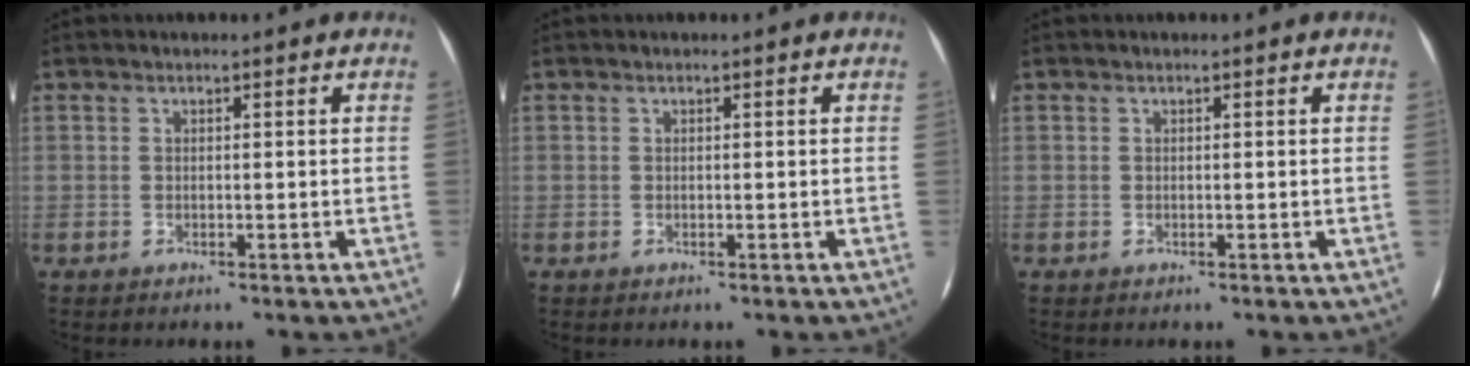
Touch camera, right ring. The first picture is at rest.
{"total": 0.0}
{"total": 0.0}